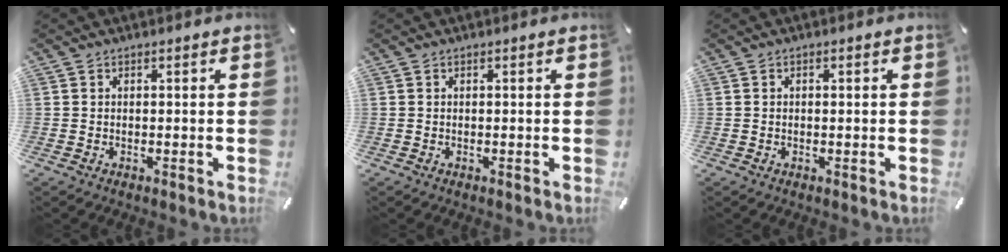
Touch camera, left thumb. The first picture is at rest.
{"total": 0.0}
{"total": 0.6, "force": [0.0, 0.2, 0.5], "torque": [-0.010, 0.001, -0.001]}